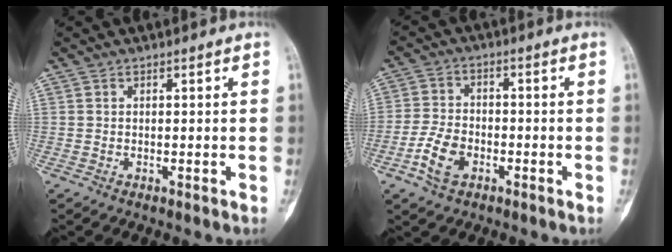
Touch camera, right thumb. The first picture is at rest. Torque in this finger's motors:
{"motor_torque": [0.11, 0.15, 0.34, 0.16, -0.03]}